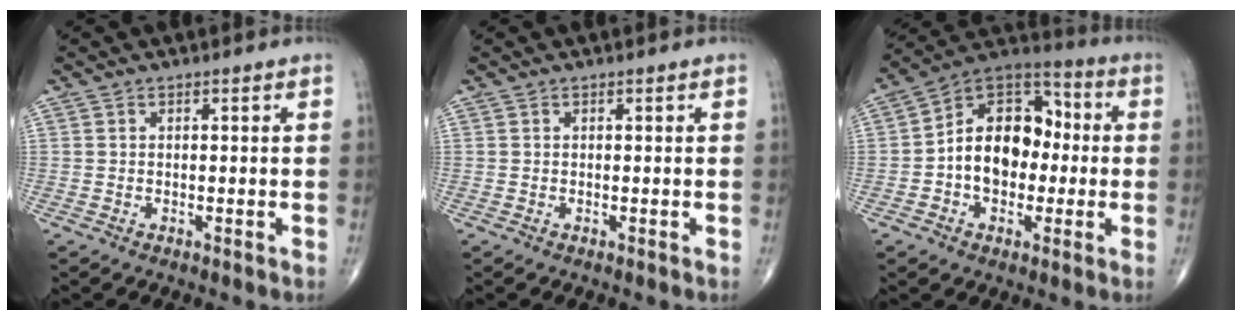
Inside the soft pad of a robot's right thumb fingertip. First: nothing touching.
{"total": 0.0}
{"total": 15.8, "force": [-0.9, 11.1, 11.2], "torque": [-0.139, 0.043, -0.024]}